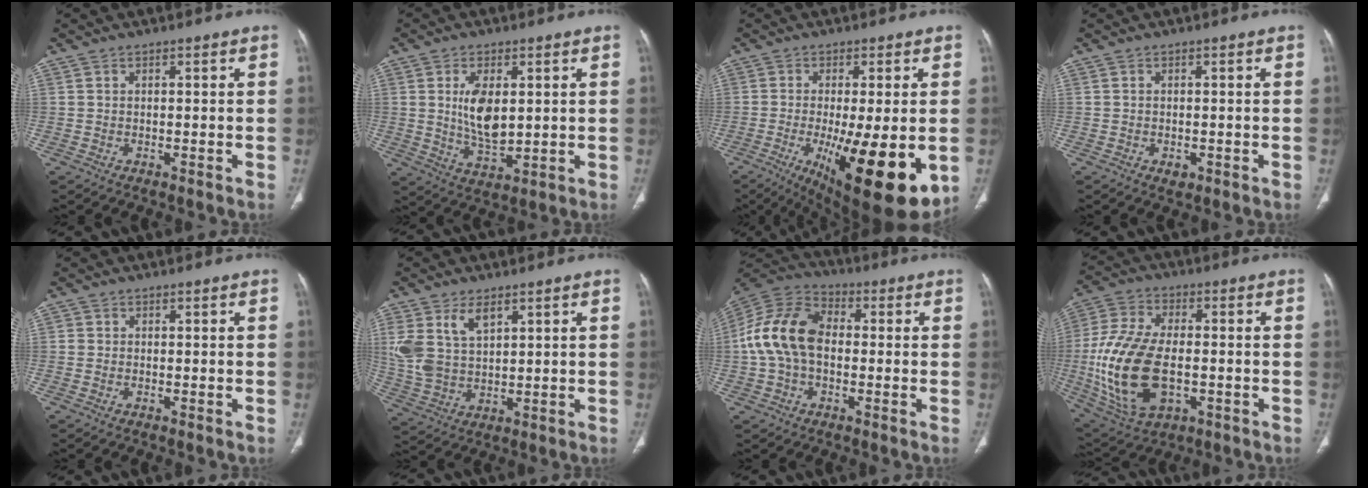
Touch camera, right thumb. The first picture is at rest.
{"total": 9.1, "force": [1.7, 4.8, 7.6], "torque": [-0.129, -0.018, 0.041]}
{"total": 19.1, "force": [-5.0, 5.6, 17.6], "torque": [-0.239, -0.033, -0.053]}
{"total": 1.5, "force": [-0.5, 1.0, 0.9], "torque": [-0.010, 0.000, -0.003]}
{"total": 0.5, "force": [0.0, 0.5, 0.1], "torque": [0.001, 0.004, -0.002]}
{"total": 10.2, "force": [4.6, 5.9, 6.9], "torque": [-0.145, -0.011, 0.103]}
{"total": 14.3, "force": [-0.3, 9.6, 10.6], "torque": [-0.206, 0.037, -0.014]}
{"total": 20.4, "force": [-2.7, 11.5, 16.7], "torque": [-0.350, 0.001, -0.037]}